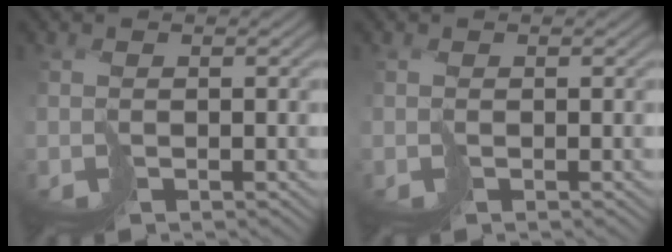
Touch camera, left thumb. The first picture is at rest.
{"total": 0.0}